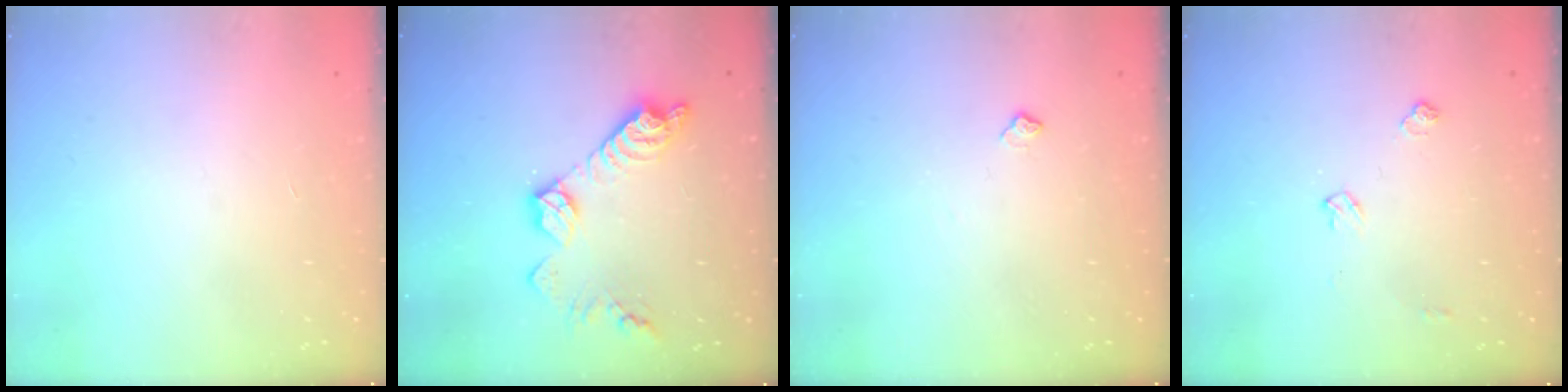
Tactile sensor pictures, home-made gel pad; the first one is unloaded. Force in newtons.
{"total": 13.5, "press": 13.5, "slide": 0.9}
{"total": 4.8, "press": 4.8, "slide": 0.6}
{"total": 5.2, "press": 5.1, "slide": 0.8}